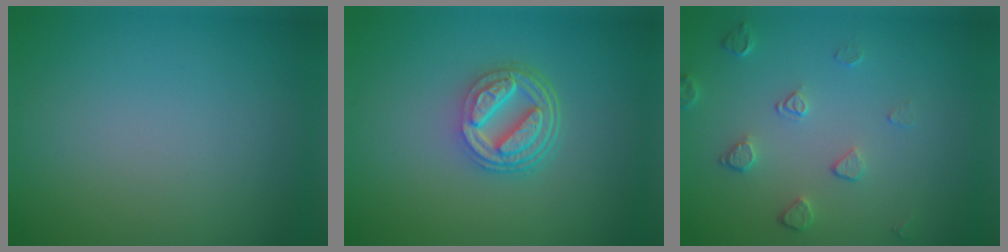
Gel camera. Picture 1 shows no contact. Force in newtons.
{"total": 5.2, "press": 3.9, "slide": 3.5}
{"total": 2.0, "press": 1.3, "slide": 1.5}